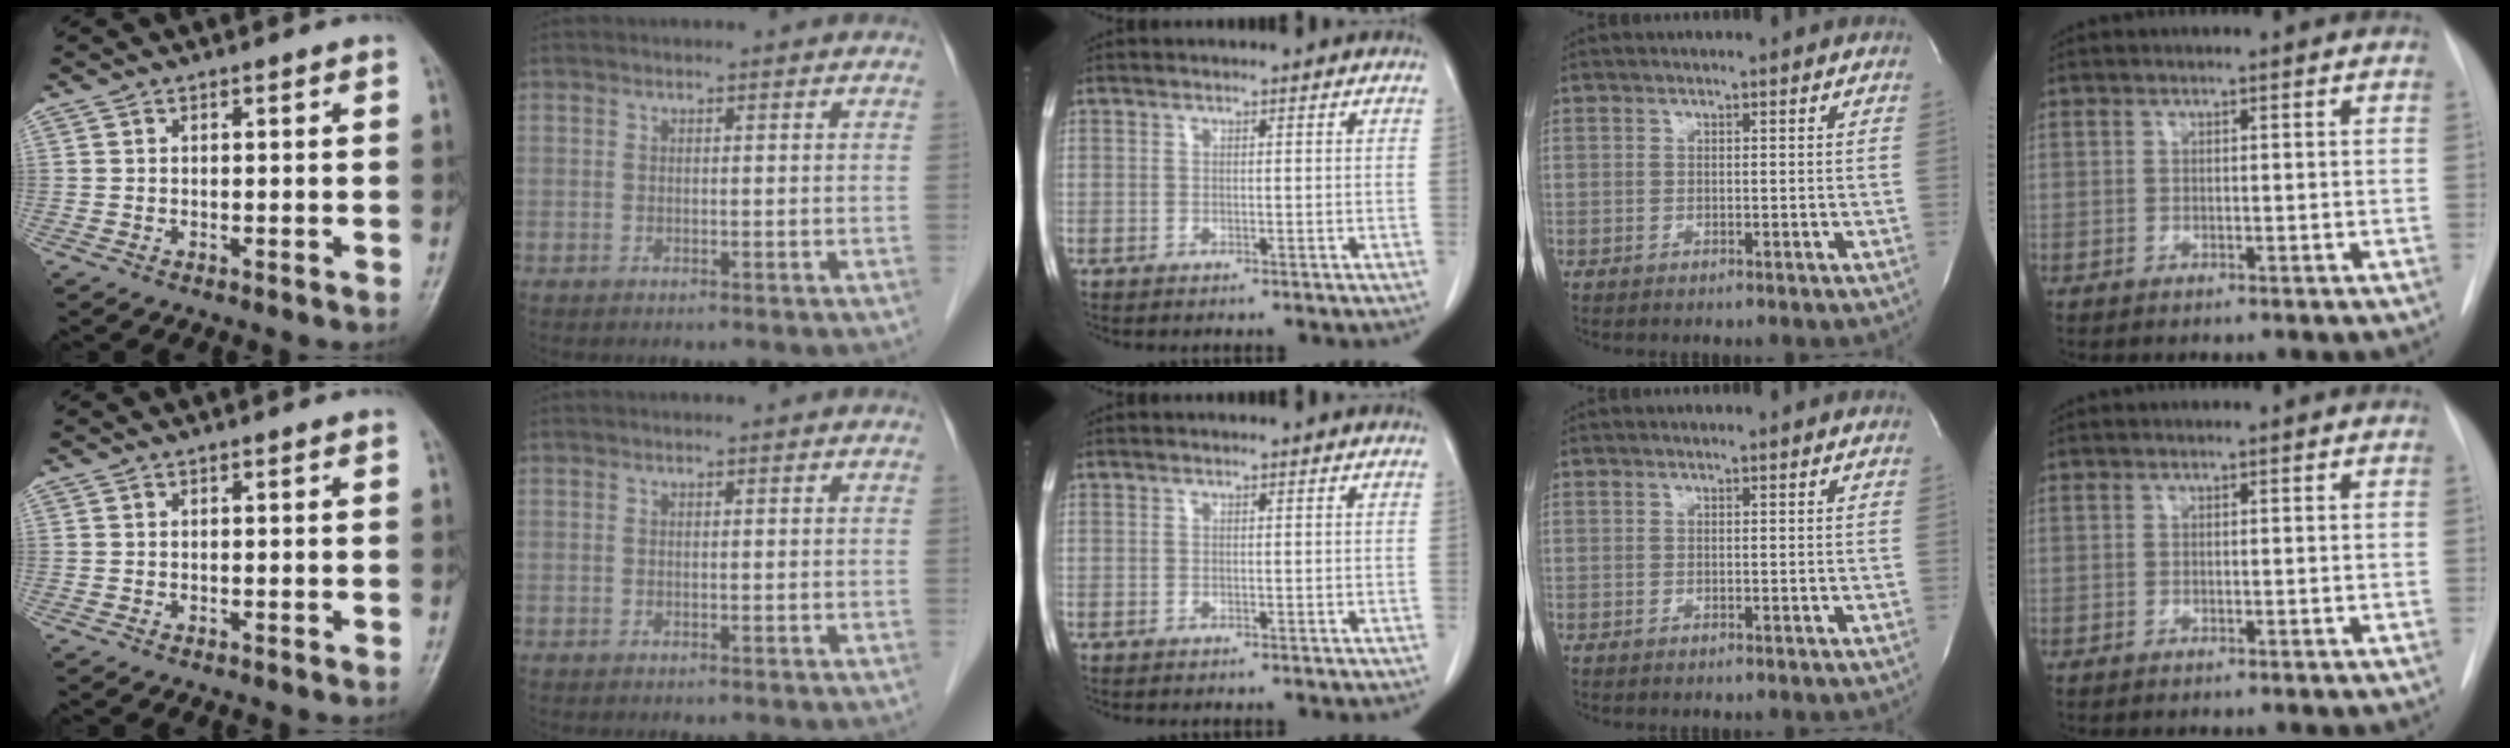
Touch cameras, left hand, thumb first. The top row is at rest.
{}